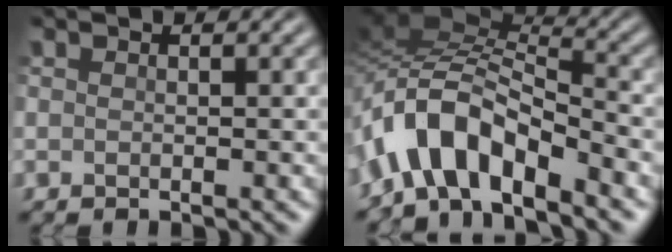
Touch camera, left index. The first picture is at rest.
{"total": 8.4, "force": [-4.7, 3.6, 6.0], "torque": [-0.102, 0.014, -0.101]}